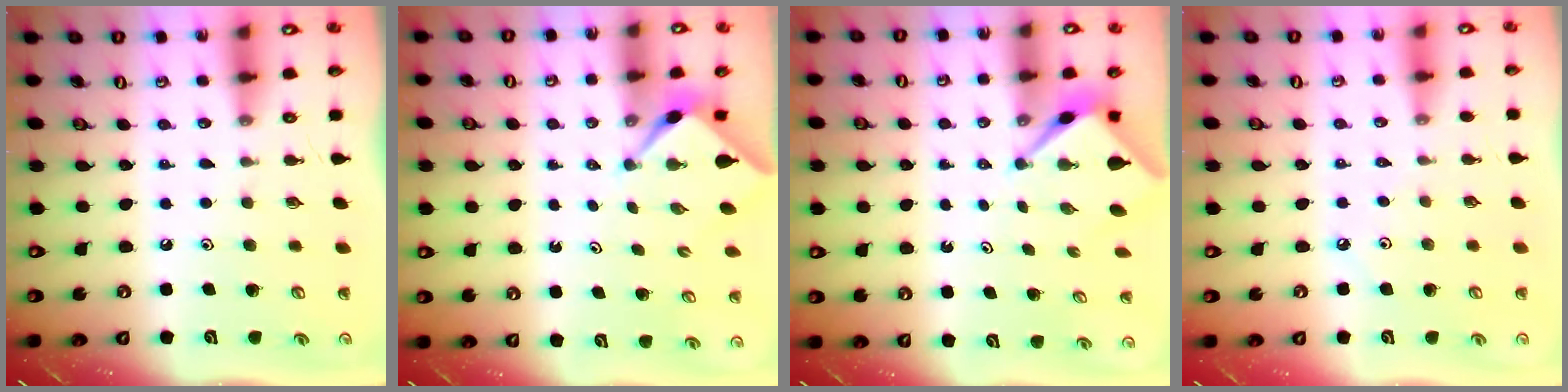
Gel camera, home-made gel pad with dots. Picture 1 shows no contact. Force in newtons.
{"total": 2.2, "press": 2.2, "slide": 0.1}
{"total": 2.6, "press": 2.6, "slide": 0.1}
{"total": 1.6, "press": 1.6, "slide": 0.3}